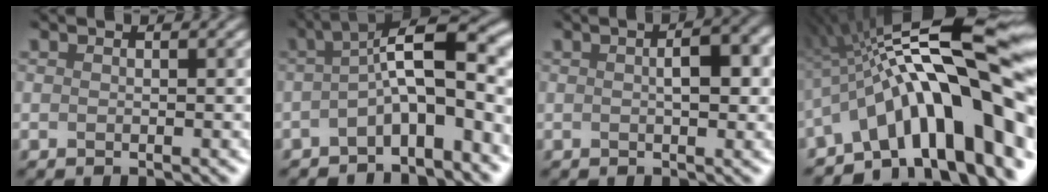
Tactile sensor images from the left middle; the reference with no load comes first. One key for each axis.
{"total": 9.7, "fx": -1.7, "fy": 3.0, "fz": 9.0, "tx": -0.140, "ty": 0.023, "tz": -0.036}
{"total": 2.8, "fx": 0.6, "fy": 0.5, "fz": 2.6, "tx": -0.044, "ty": 0.007, "tz": 0.008}
{"total": 15.2, "fx": -1.9, "fy": 5.2, "fz": 14.2, "tx": -0.192, "ty": 0.046, "tz": -0.042}